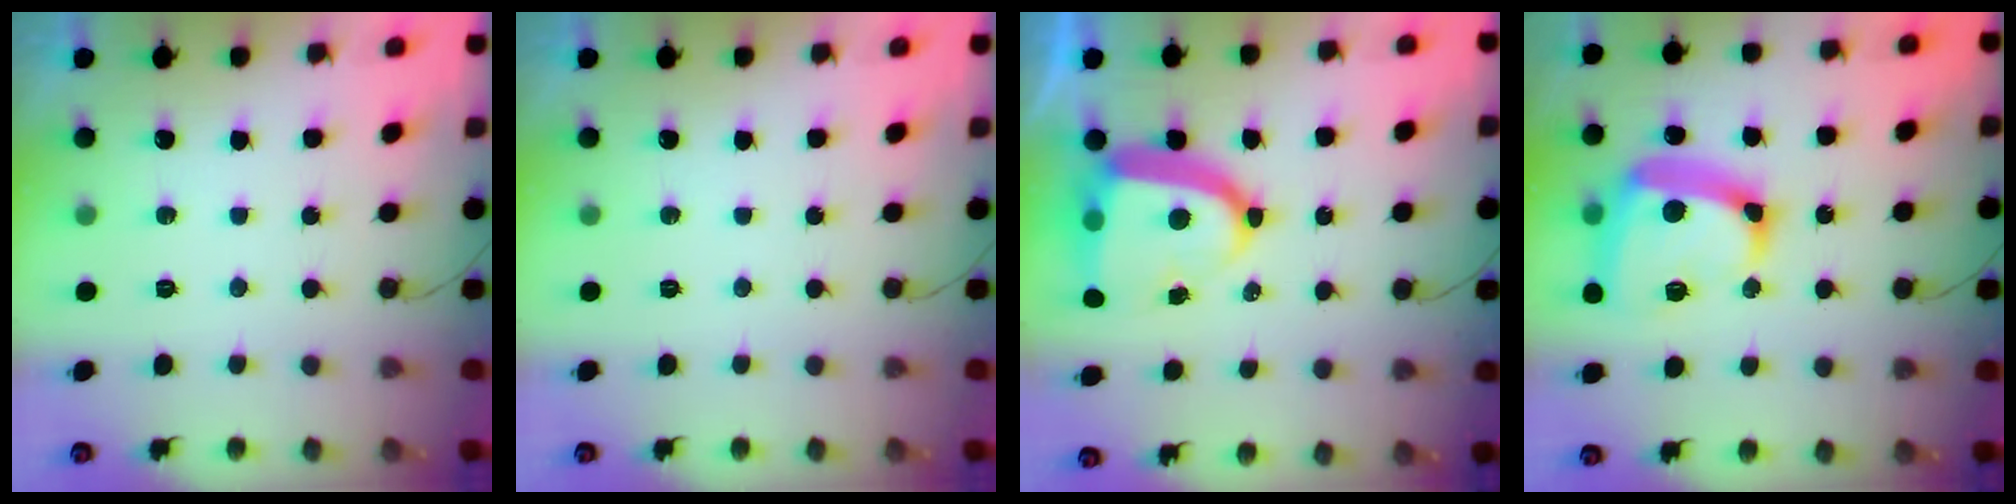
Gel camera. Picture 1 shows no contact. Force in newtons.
{"total": 0.0}
{"total": 15.4, "press": 15.3, "slide": 2.0}
{"total": 17.0, "press": 16.9, "slide": 2.1}